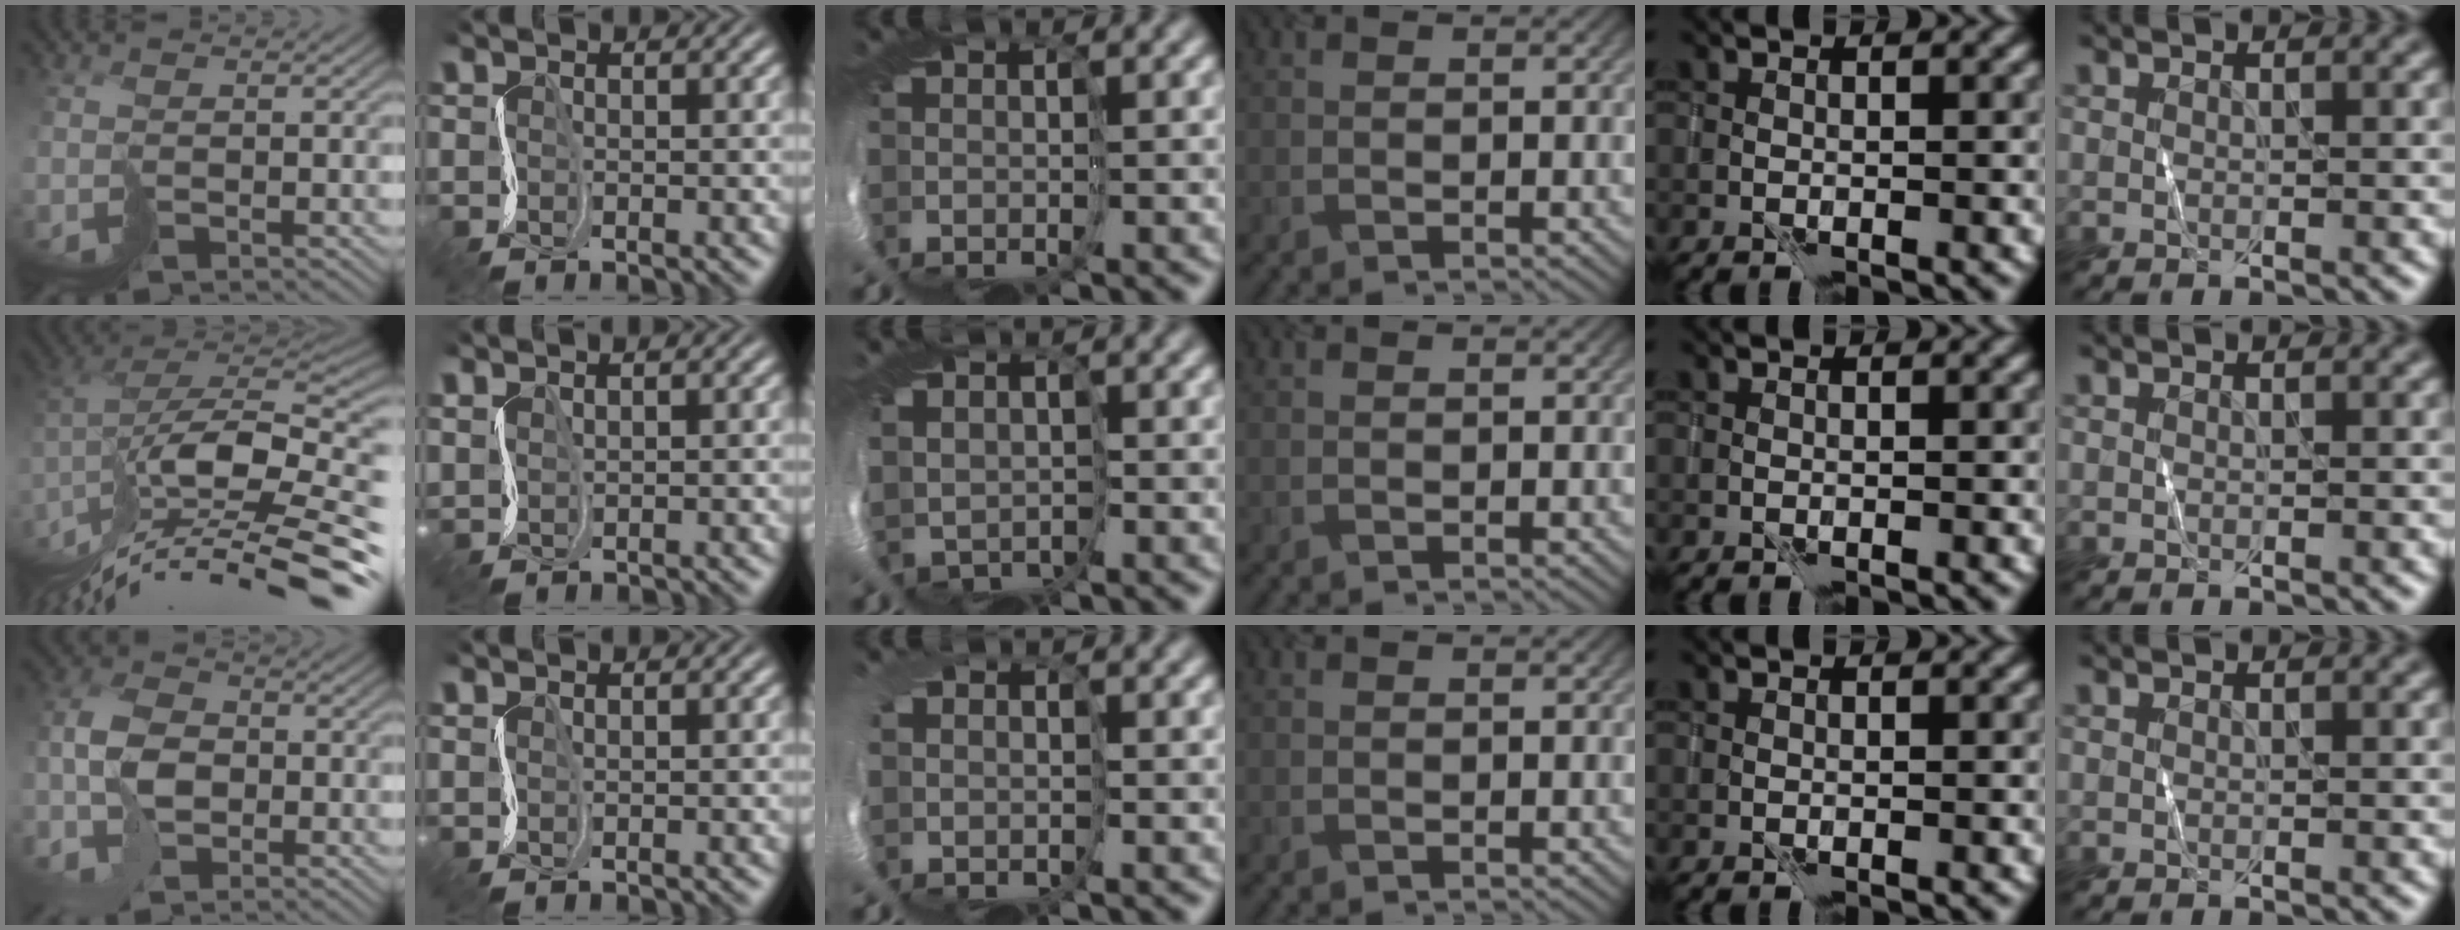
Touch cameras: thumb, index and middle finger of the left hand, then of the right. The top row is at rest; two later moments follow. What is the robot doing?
{"motion": "cut", "object": "tissue"}